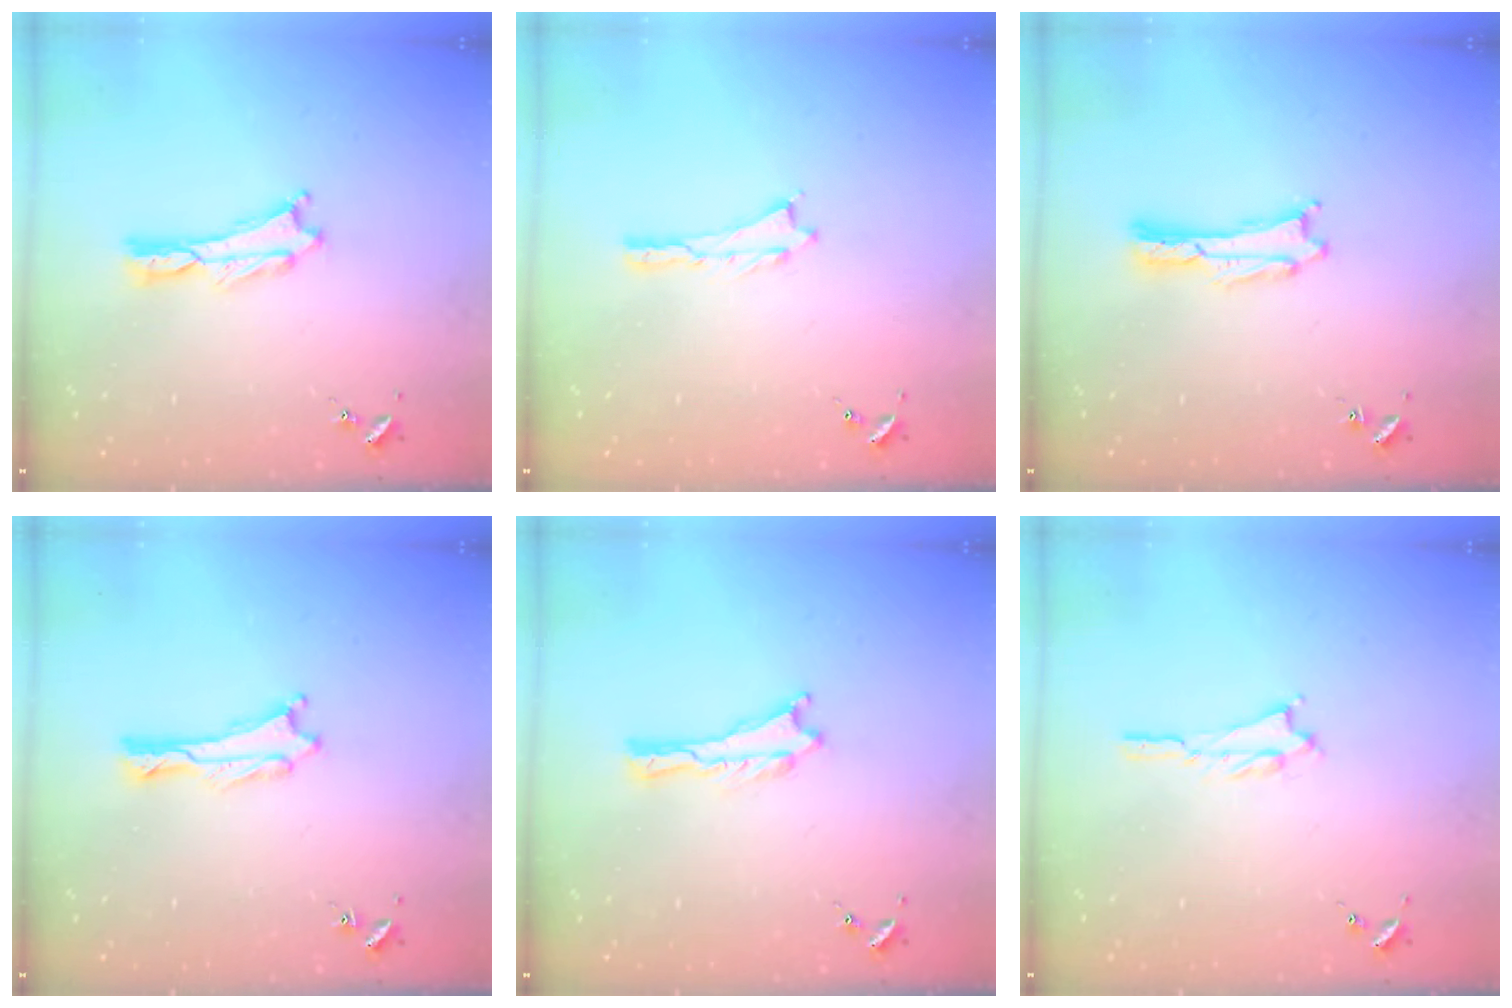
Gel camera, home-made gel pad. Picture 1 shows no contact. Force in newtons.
{"total": 0.0}
{"total": 0.7, "press": 0.7, "slide": 0.1}
{"total": 0.6, "press": 0.6, "slide": 0.1}
{"total": 0.0}
{"total": 1.1, "press": 1.1, "slide": 0.2}